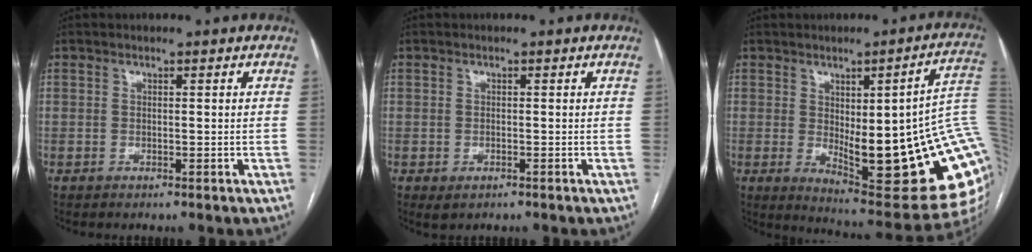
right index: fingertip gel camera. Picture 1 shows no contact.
{"total": 1.7, "force": [-0.9, 0.9, 1.1], "torque": [-0.020, -0.002, -0.004]}
{"total": 25.5, "force": [-0.2, 5.5, 24.9], "torque": [-0.228, -0.001, 0.016]}